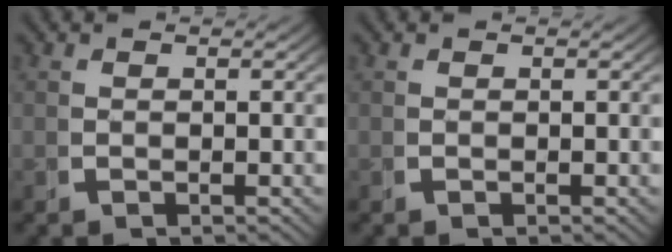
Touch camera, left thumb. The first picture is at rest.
{"total": 0.0}